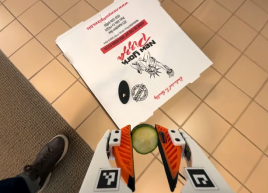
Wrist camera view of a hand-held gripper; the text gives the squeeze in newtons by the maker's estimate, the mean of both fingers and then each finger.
{"total": 7.8, "left": 7.5, "right": 8.0}